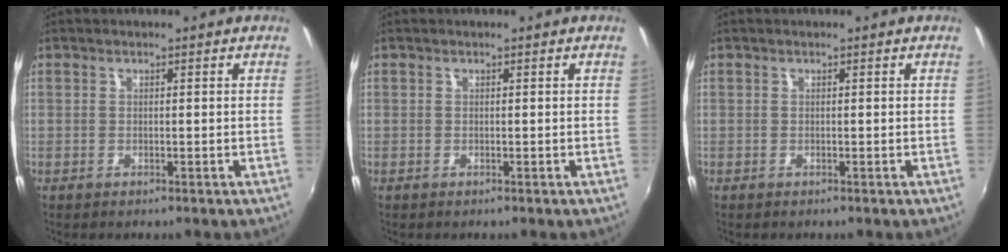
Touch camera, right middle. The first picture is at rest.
{"total": 0.0}
{"total": 0.0}